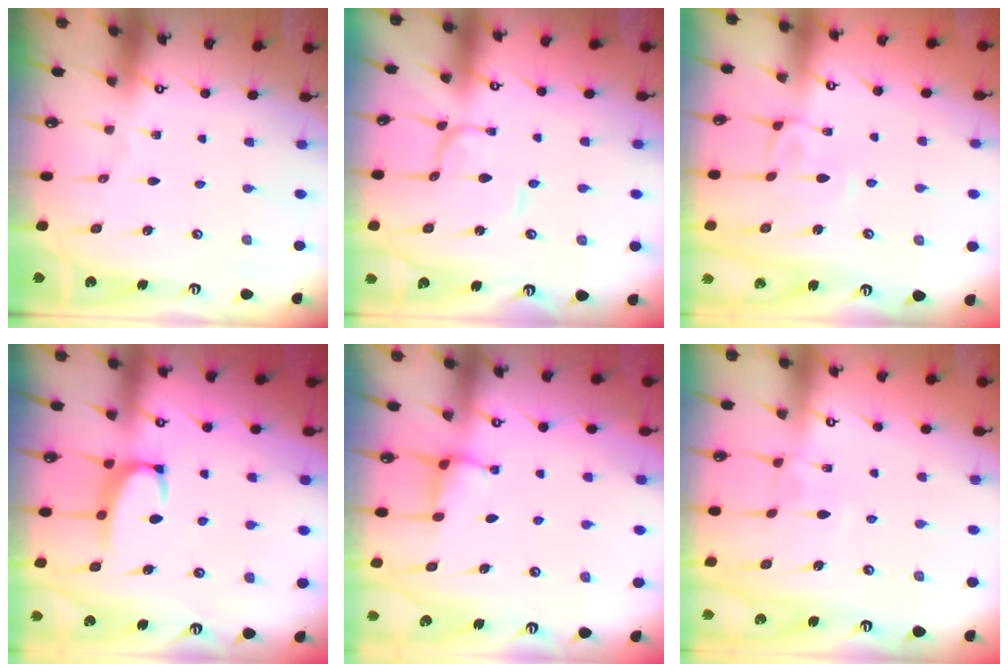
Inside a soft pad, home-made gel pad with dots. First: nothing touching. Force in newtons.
{"total": 1.4, "press": 1.4, "slide": 0.0}
{"total": 2.1, "press": 1.9, "slide": 0.7}
{"total": 2.2, "press": 2.1, "slide": 0.7}
{"total": 3.0, "press": 3.0, "slide": 0.3}
{"total": 2.2, "press": 2.2, "slide": 0.5}